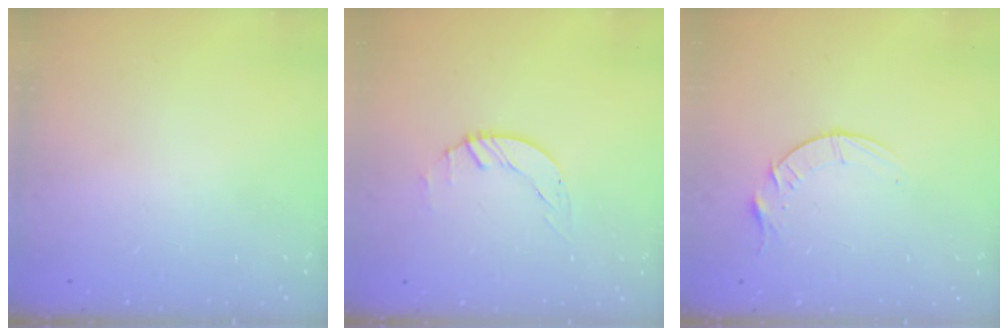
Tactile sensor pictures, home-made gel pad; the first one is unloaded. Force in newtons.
{"total": 1.6, "press": 1.6, "slide": 0.3}
{"total": 6.1, "press": 6.1, "slide": 0.8}